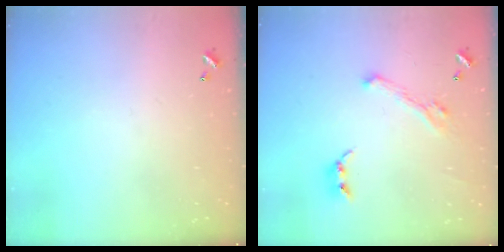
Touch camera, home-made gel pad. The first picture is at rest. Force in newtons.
{"total": 4.2, "press": 4.1, "slide": 1.0}